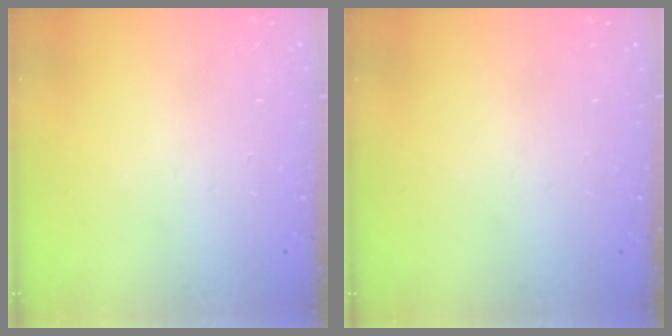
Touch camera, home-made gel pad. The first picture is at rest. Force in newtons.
{"total": 0.0}